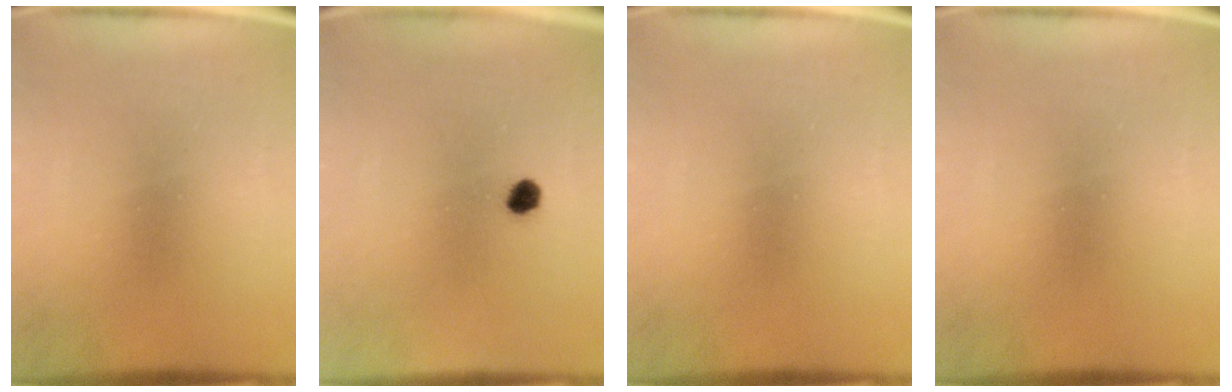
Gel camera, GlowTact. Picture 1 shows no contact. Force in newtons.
{"total": 2.2}
{"total": 0.0}
{"total": 0.0}